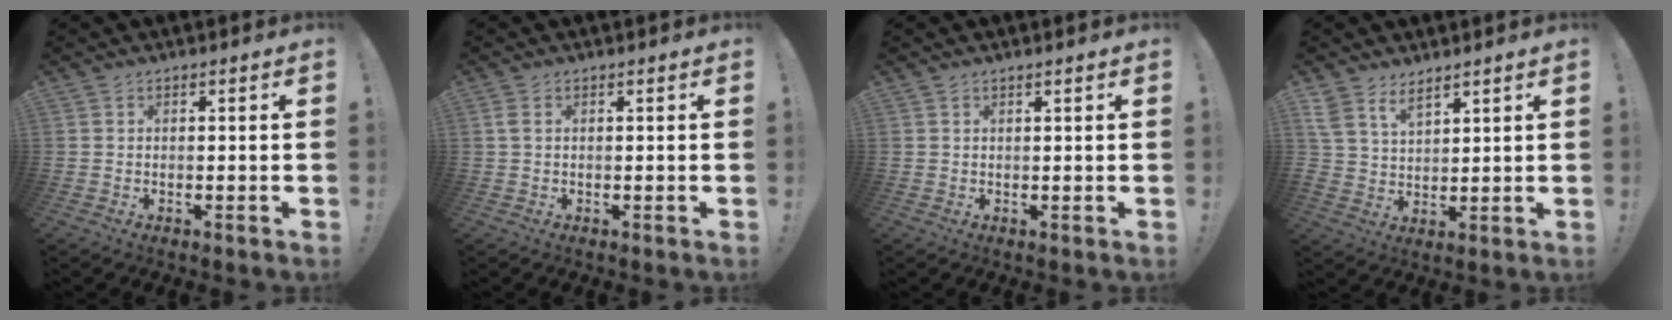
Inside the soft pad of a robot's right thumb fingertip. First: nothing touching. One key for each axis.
{"total": 1.7, "fx": 0.6, "fy": 0.9, "fz": 1.3, "tx": -0.024, "ty": 0.003, "tz": 0.010}
{"total": 1.0, "fx": 0.6, "fy": -0.4, "fz": 0.7, "tx": -0.009, "ty": -0.002, "tz": 0.008}
{"total": 7.6, "fx": 5.5, "fy": 3.9, "fz": 3.4, "tx": -0.064, "ty": -0.025, "tz": 0.109}